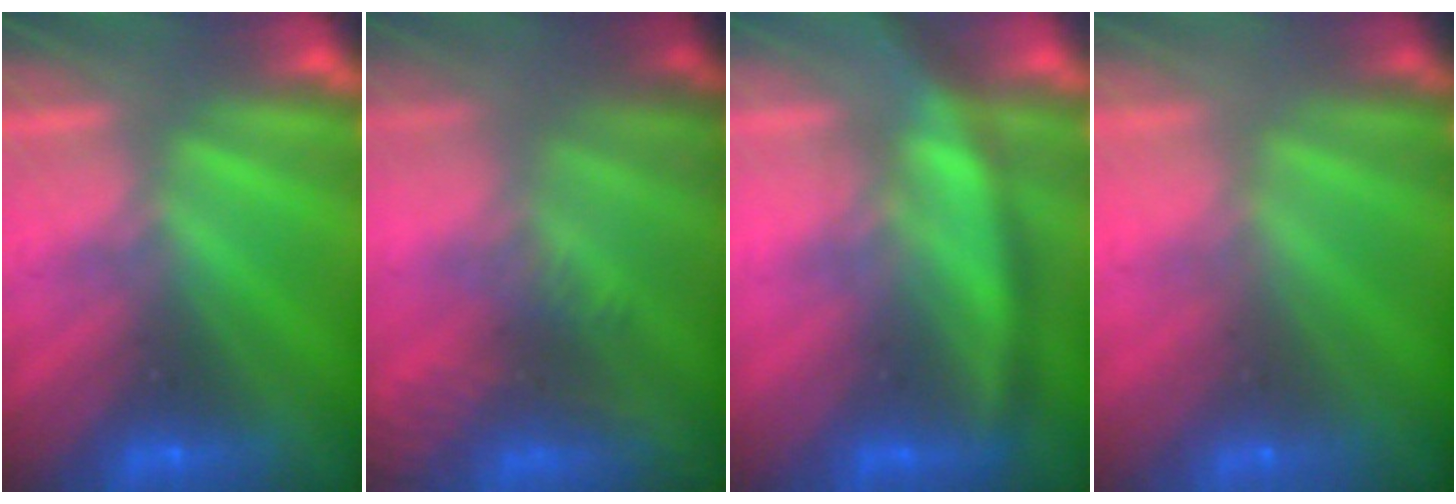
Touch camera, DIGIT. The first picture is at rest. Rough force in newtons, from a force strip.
{"total": 9.5}
{"total": 3.1}
{"total": 9.4}